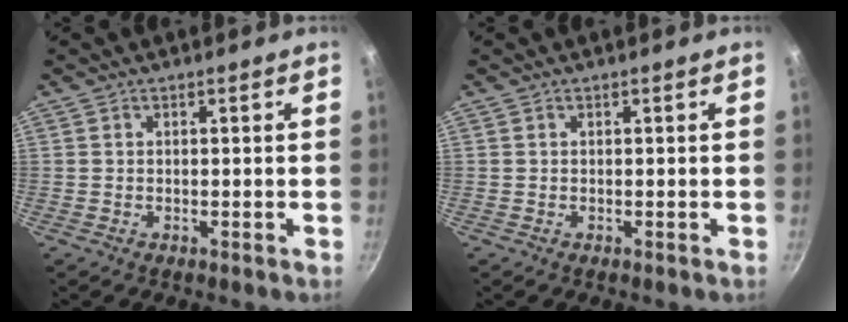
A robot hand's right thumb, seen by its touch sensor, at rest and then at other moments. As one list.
[{"total": 0.0}]